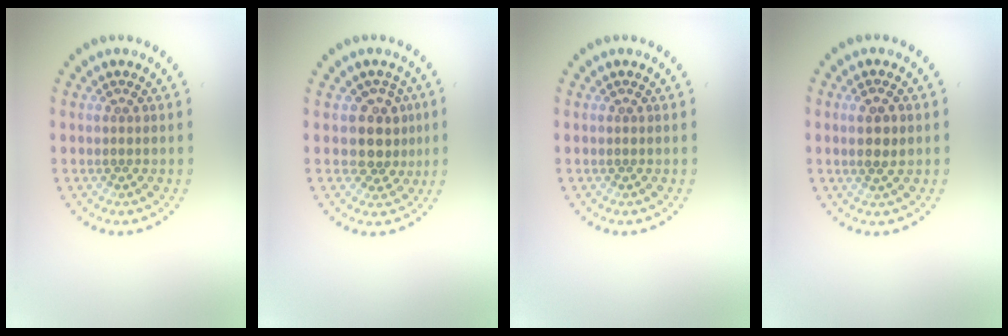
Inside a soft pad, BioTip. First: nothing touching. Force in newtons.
{"total": 3.1, "press": 2.6, "slide": 1.7}
{"total": 0.0}
{"total": 2.1, "press": 2.0, "slide": 0.7}